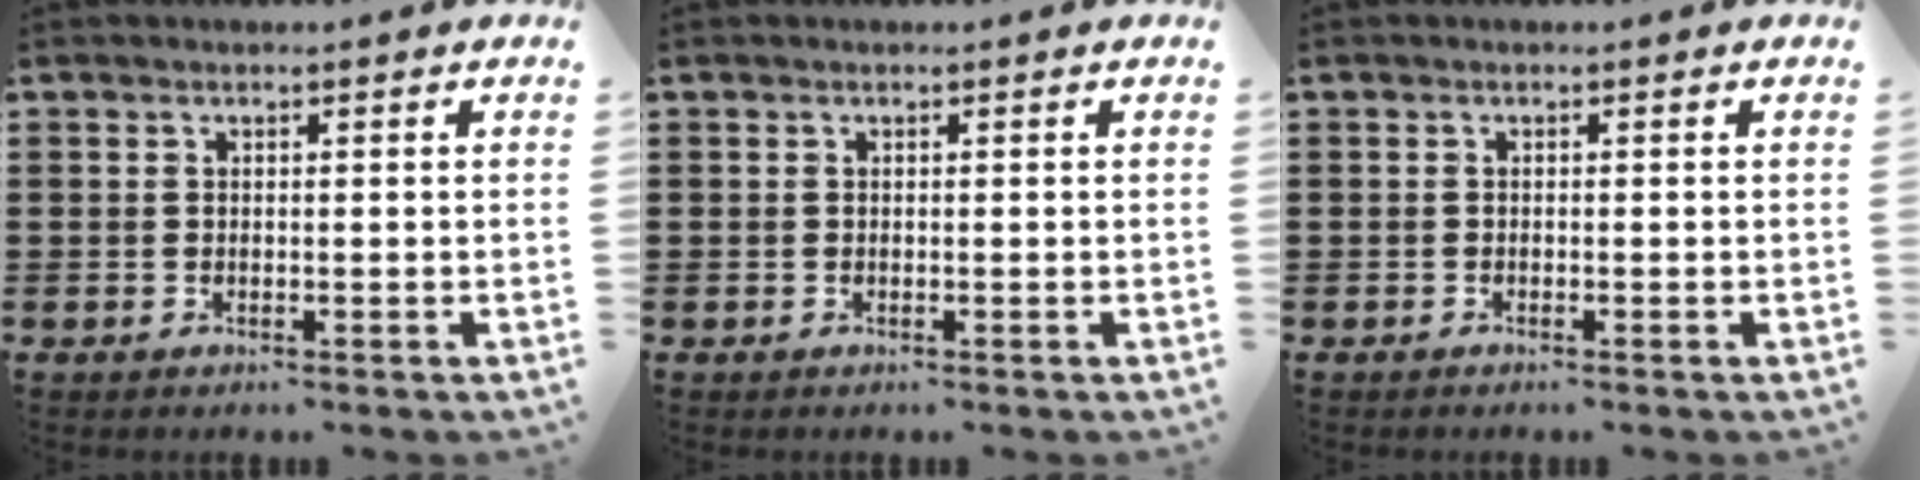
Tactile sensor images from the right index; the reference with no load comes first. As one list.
[{"total": 0.0}, {"total": 0.0}]